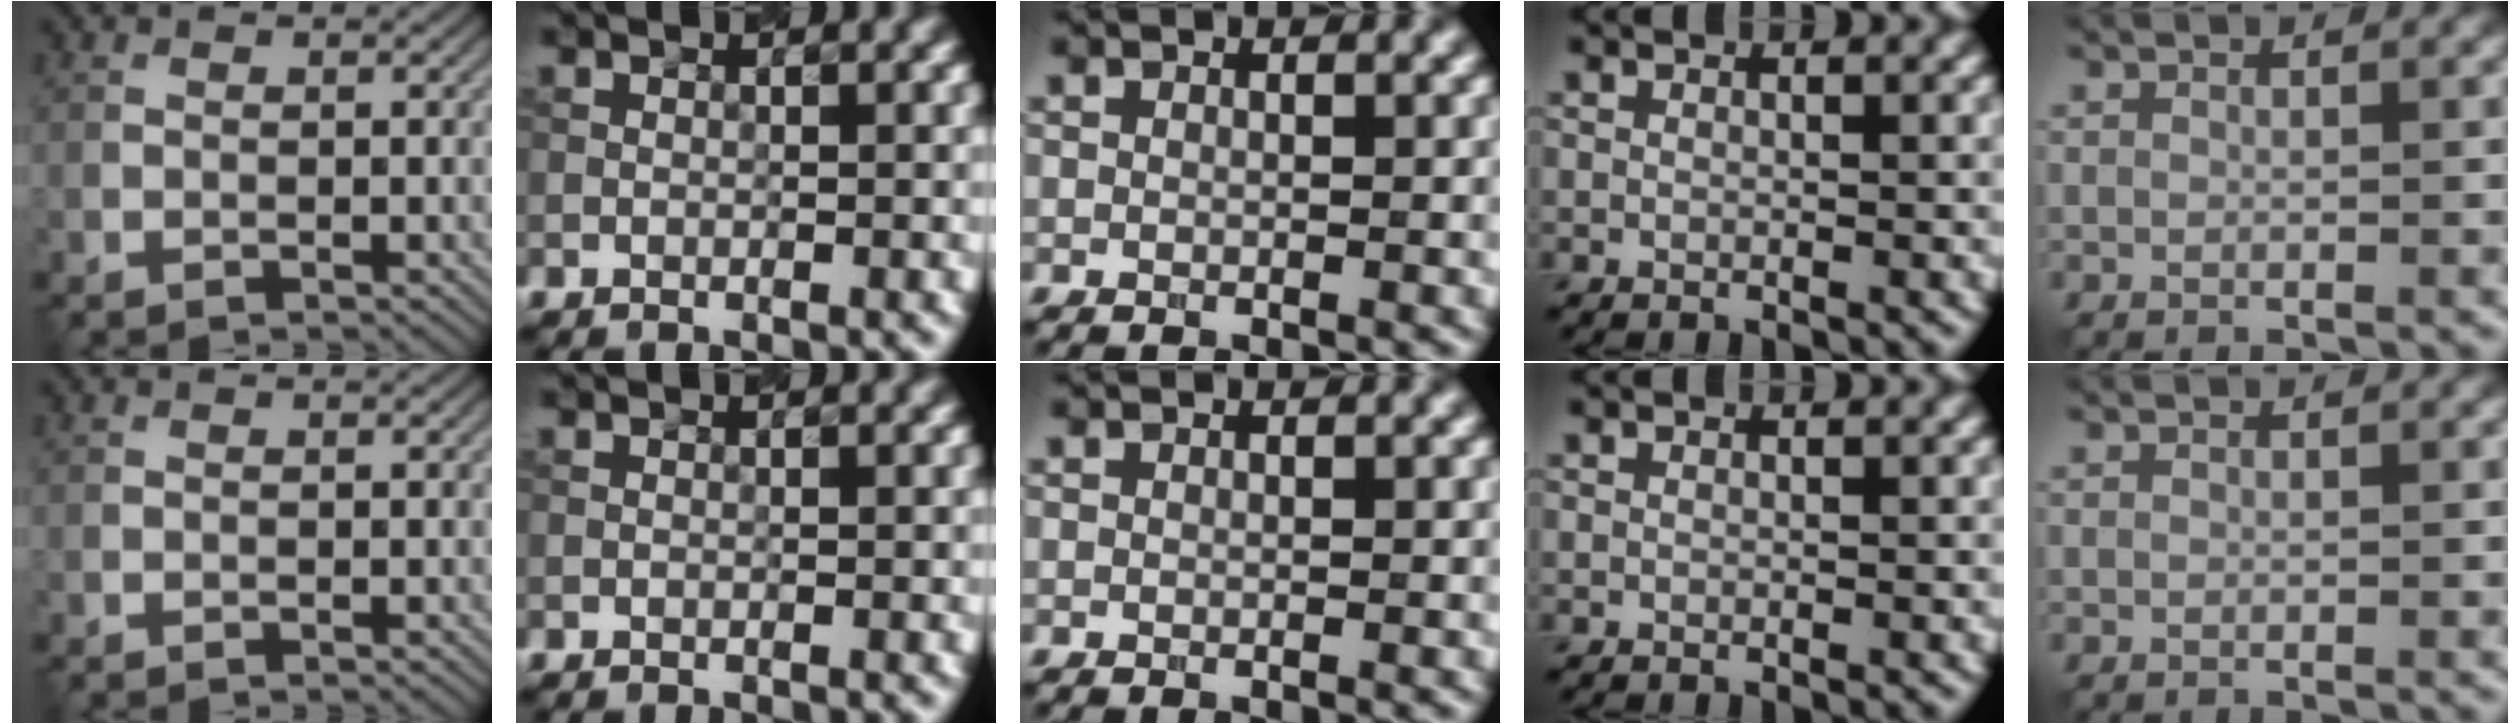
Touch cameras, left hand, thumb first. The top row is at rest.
{}